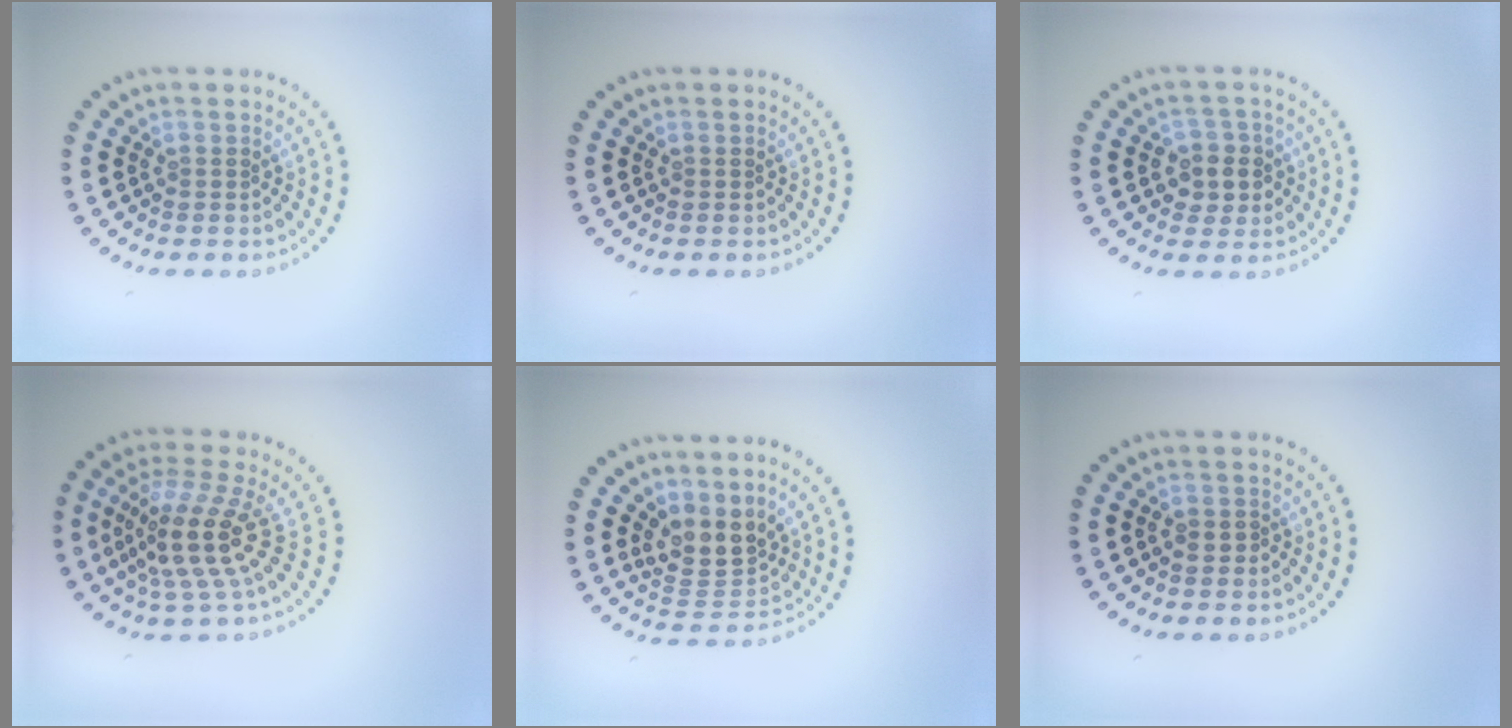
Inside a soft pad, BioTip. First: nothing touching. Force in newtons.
{"total": 0.0}
{"total": 2.9, "press": 2.7, "slide": 0.9}
{"total": 4.8, "press": 3.5, "slide": 3.3}
{"total": 3.5, "press": 2.6, "slide": 2.3}
{"total": 0.7, "press": 0.6, "slide": 0.4}